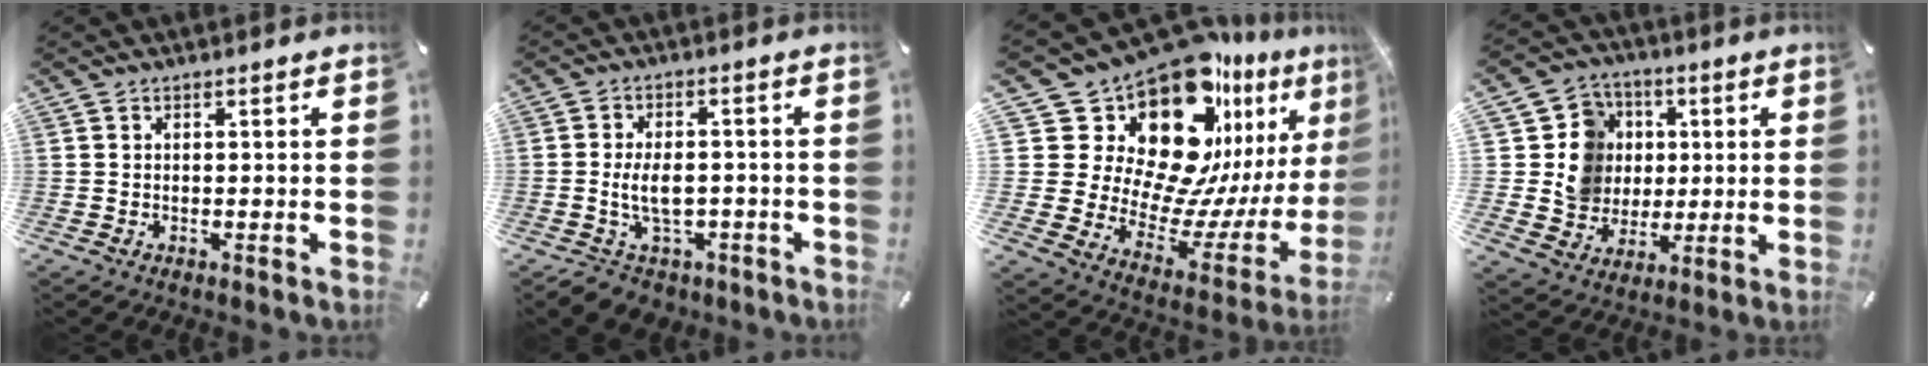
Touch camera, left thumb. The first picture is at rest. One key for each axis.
{"total": 8.6, "fx": -1.8, "fy": 6.1, "fz": 5.8, "tx": -0.109, "ty": 0.015, "tz": -0.030}
{"total": 26.8, "fx": 17.6, "fy": 14.0, "fz": 14.6, "tx": -0.251, "ty": -0.171, "tz": 0.316}
{"total": 13.1, "fx": 1.3, "fy": 12.5, "fz": 3.7, "tx": -0.060, "ty": 0.004, "tz": 0.033}